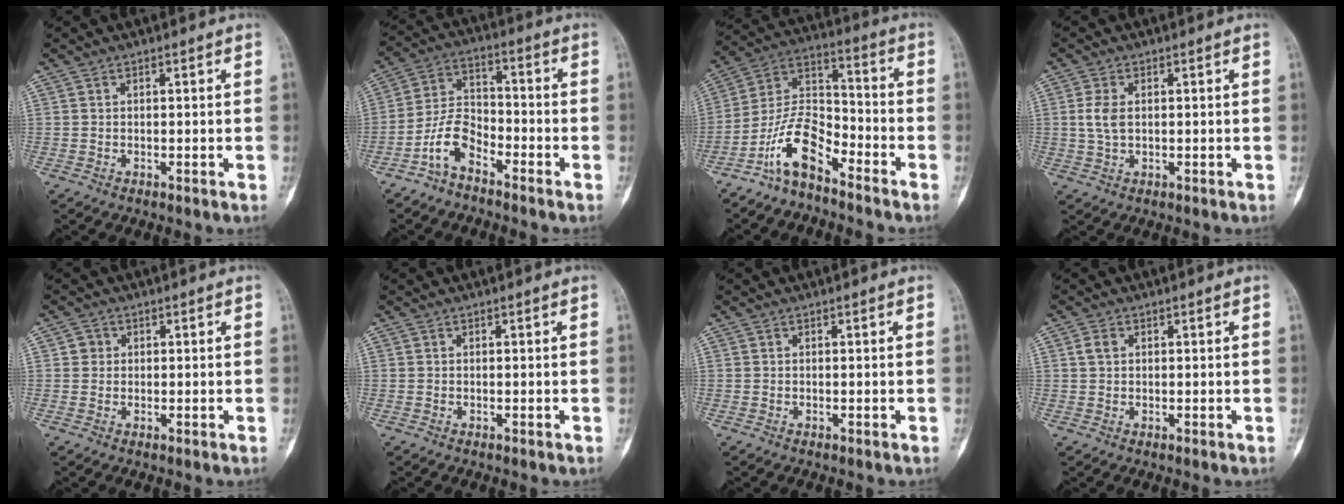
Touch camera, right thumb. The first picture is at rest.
{"total": 7.3, "force": [-4.9, 3.4, 4.2], "torque": [-0.082, 0.048, -0.105]}
{"total": 10.9, "force": [-7.5, 4.5, 6.5], "torque": [-0.121, 0.079, -0.154]}
{"total": 3.7, "force": [0.4, 2.2, 3.0], "torque": [-0.067, 0.002, 0.009]}
{"total": 1.7, "force": [0.3, 1.7, 0.4], "torque": [0.003, 0.002, 0.002]}
{"total": 0.0}
{"total": 0.0}
{"total": 1.8, "force": [0.5, 1.3, 1.1], "torque": [-0.022, 0.005, 0.011]}